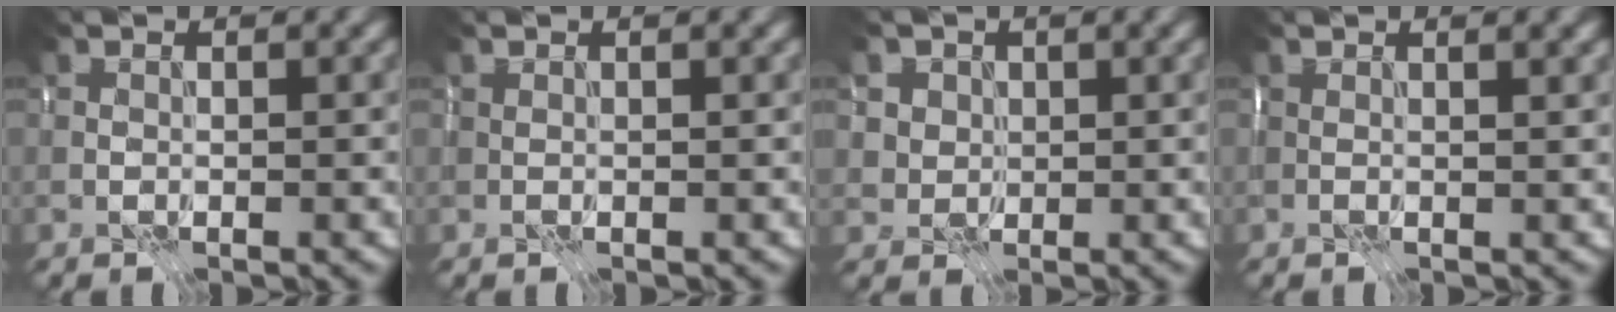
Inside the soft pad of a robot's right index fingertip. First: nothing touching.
{"total": 0.6, "force": [0.5, -0.2, 0.2], "torque": [-0.003, -0.001, 0.007]}
{"total": 3.2, "force": [1.5, 2.6, 1.1], "torque": [-0.028, -0.003, 0.031]}
{"total": 1.7, "force": [1.0, 0.3, 1.4], "torque": [-0.012, -0.002, 0.008]}